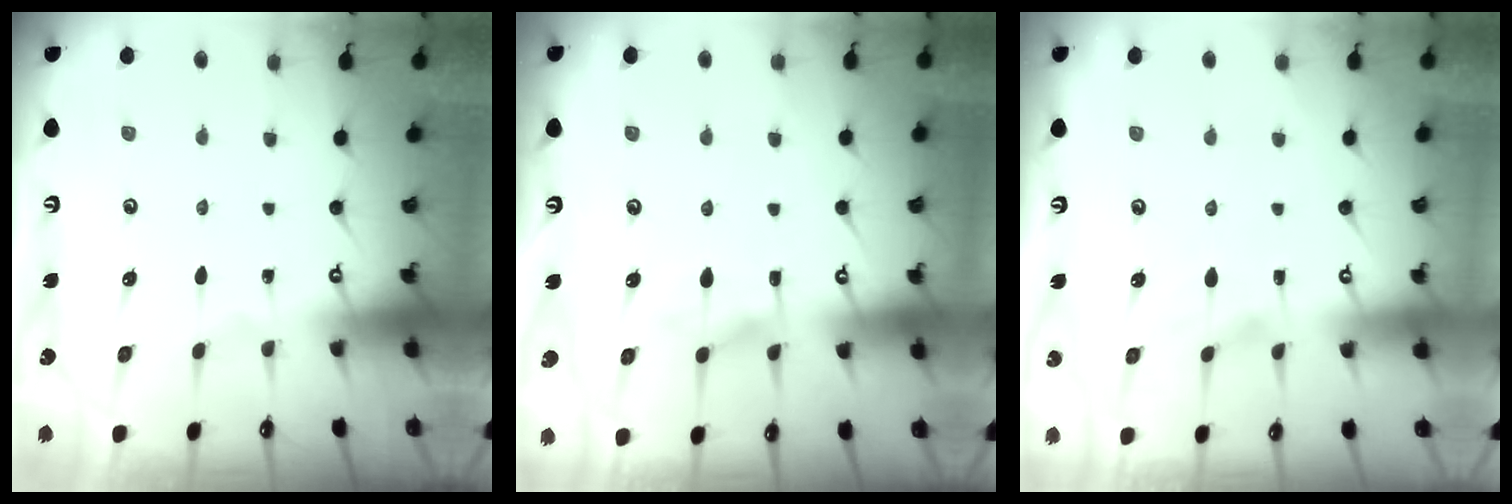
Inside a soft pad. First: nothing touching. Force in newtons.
{"total": 6.6, "press": 6.5, "slide": 0.6}
{"total": 2.2, "press": 1.8, "slide": 1.2}